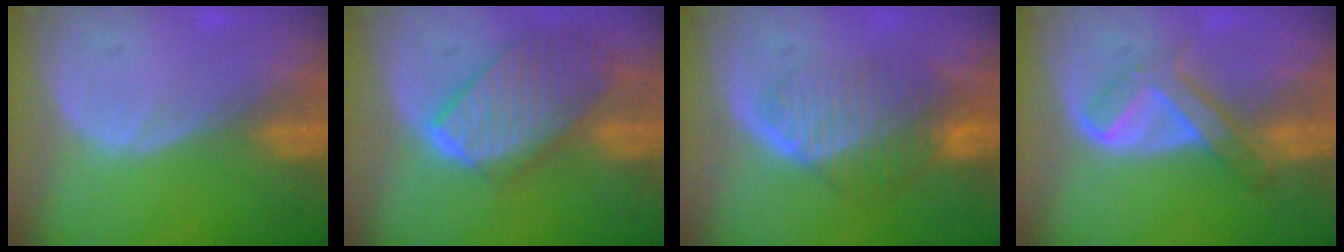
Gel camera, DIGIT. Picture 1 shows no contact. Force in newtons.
{"total": 9.7, "press": 8.4, "slide": 4.9}
{"total": 8.1, "press": 7.2, "slide": 3.8}
{"total": 5.6, "press": 5.1, "slide": 2.2}